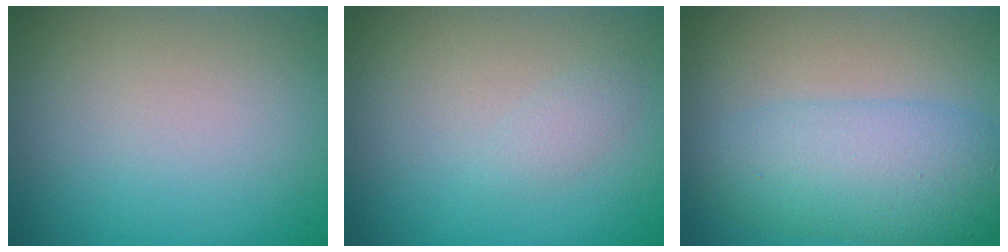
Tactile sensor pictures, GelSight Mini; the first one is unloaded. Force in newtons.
{"total": 1.0, "press": 1.0, "slide": 0.1}
{"total": 6.4, "press": 6.4, "slide": 0.1}